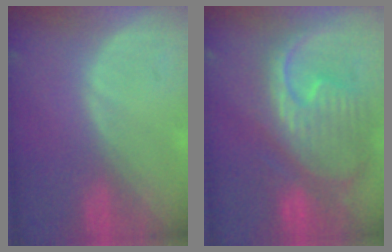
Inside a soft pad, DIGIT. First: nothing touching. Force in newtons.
{"total": 12.5, "press": 10.6, "slide": 6.5}